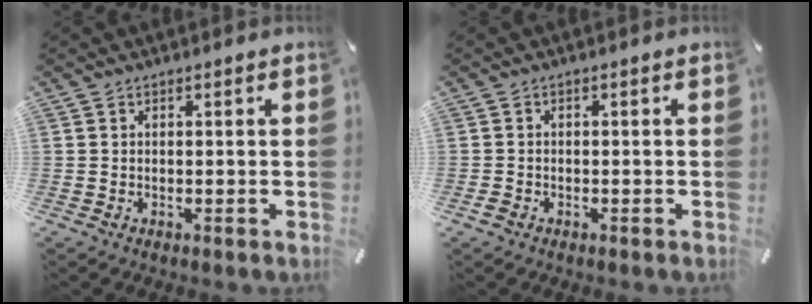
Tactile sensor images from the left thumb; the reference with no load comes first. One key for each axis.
{"total": 1.0, "fx": -0.7, "fy": 0.7, "fz": 0.3, "tx": -0.005, "ty": 0.002, "tz": -0.015}